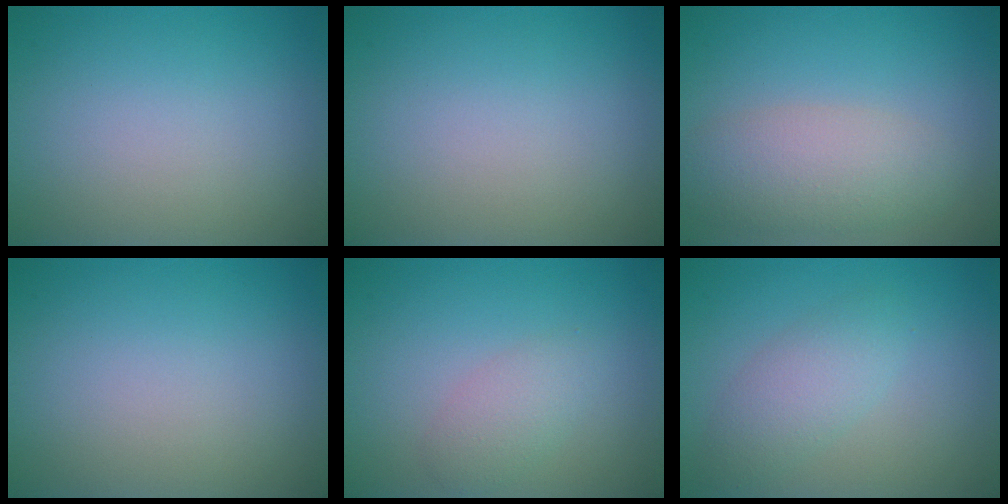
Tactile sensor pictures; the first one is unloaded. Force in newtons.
{"total": 0.0}
{"total": 4.5, "press": 4.4, "slide": 0.4}
{"total": 0.0}
{"total": 2.1, "press": 2.1, "slide": 0.1}
{"total": 2.8, "press": 2.8, "slide": 0.2}